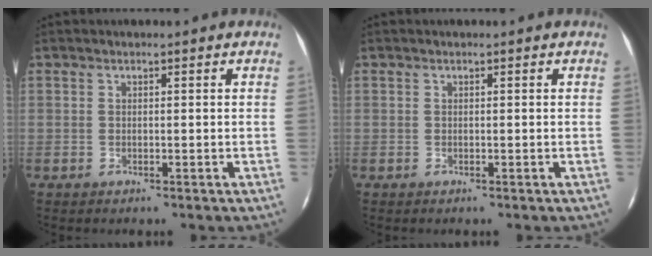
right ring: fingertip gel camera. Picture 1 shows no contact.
{"total": 0.0}